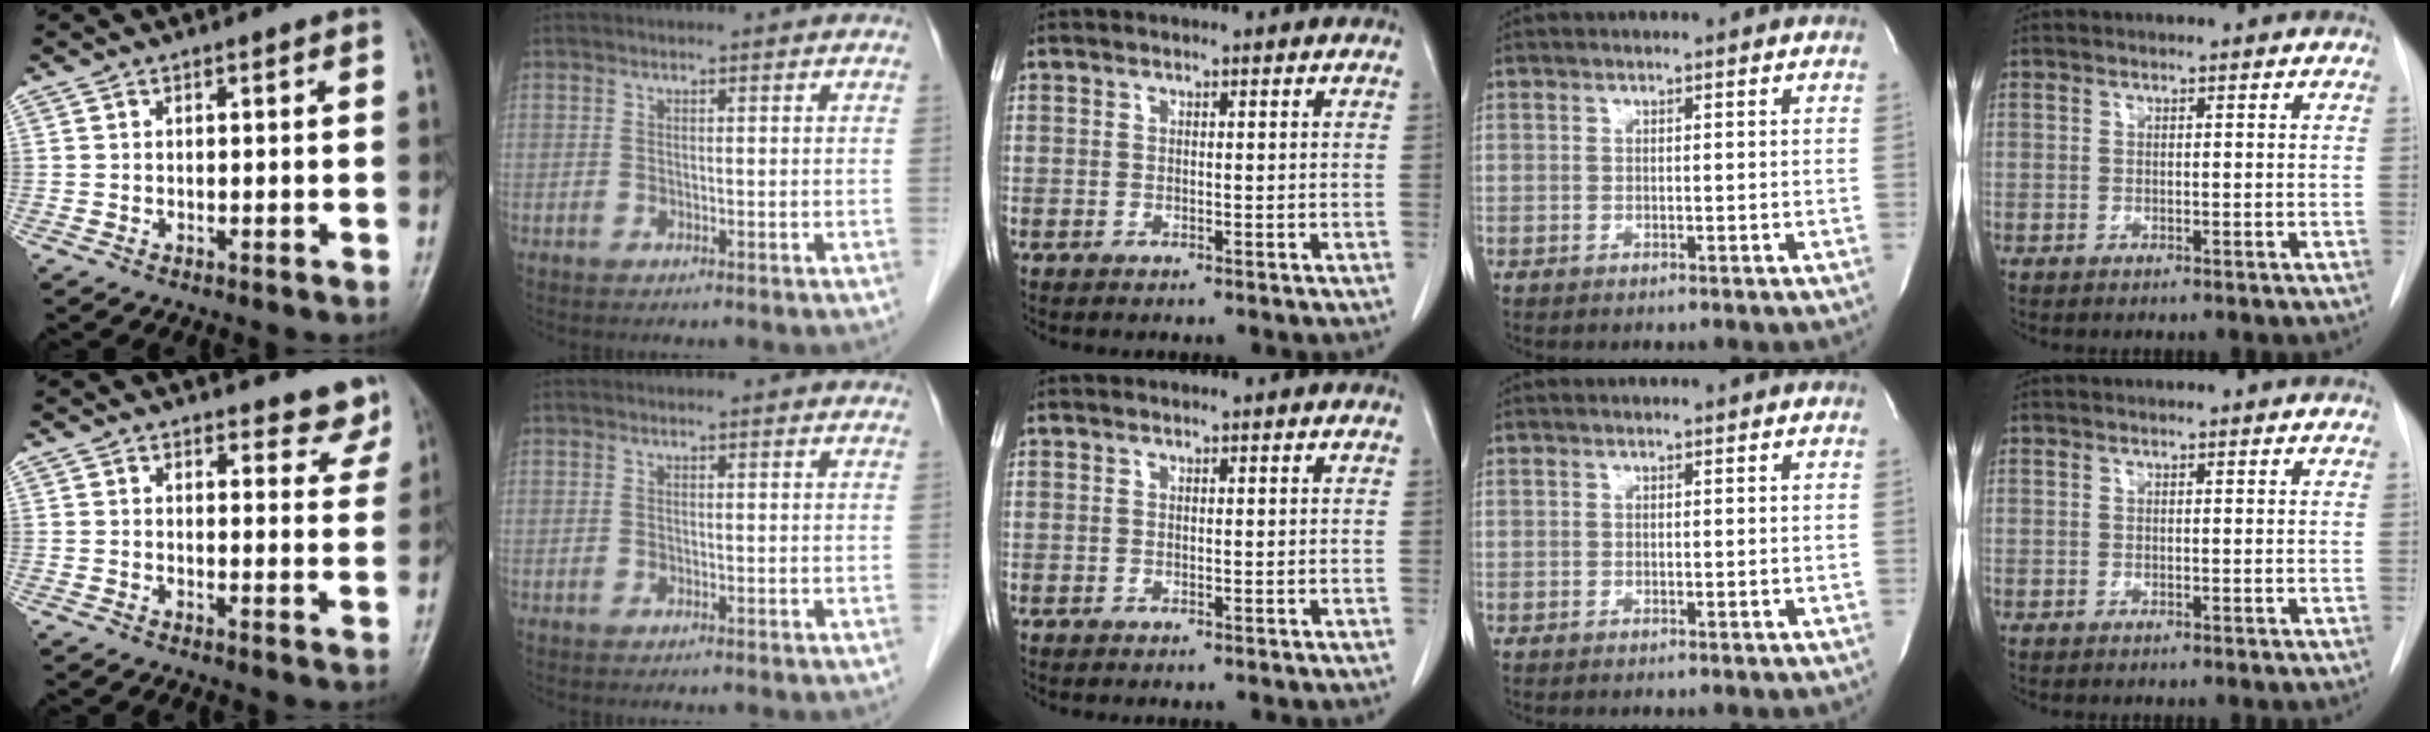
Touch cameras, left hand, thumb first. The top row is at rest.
{"thumb": {"total": 6.2, "force": [5.8, 2.2, 0.5], "torque": [0.031, -0.037, 0.047]}, "index": {"total": 2.1, "force": [2.1, 0.3, 0.3], "torque": [-0.014, 0.006, 0.015]}}